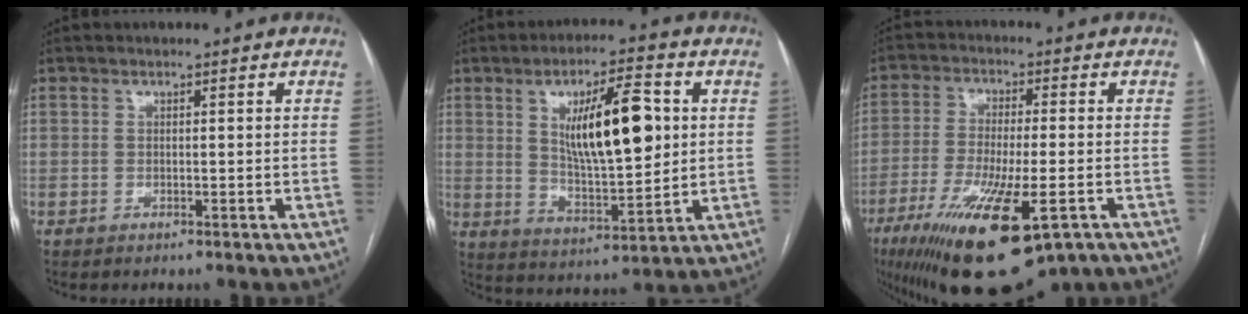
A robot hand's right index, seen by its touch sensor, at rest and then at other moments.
{"total": 13.9, "force": [3.3, 3.8, 13.0], "torque": [-0.222, 0.005, 0.059]}
{"total": 18.3, "force": [-9.6, 4.2, 15.0], "torque": [-0.262, -0.043, -0.152]}